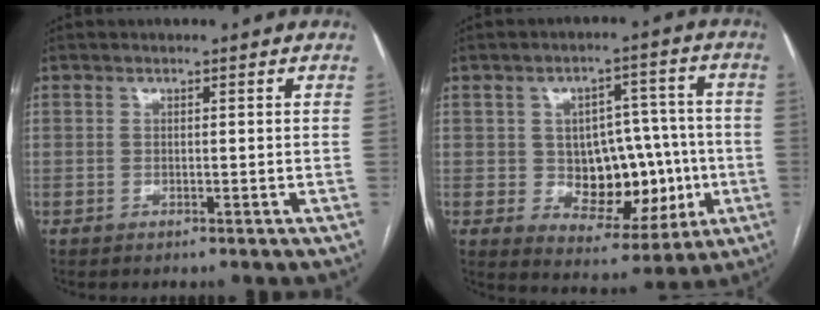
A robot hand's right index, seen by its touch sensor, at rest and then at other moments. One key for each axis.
{"total": 12.2, "fx": -1.2, "fy": 7.8, "fz": 9.2, "tx": -0.117, "ty": 0.033, "tz": 0.003}